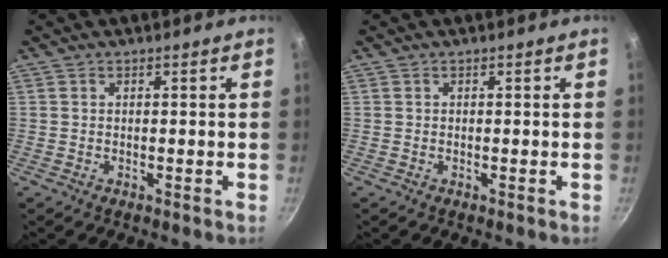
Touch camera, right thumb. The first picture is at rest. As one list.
[{"total": 0.0}]